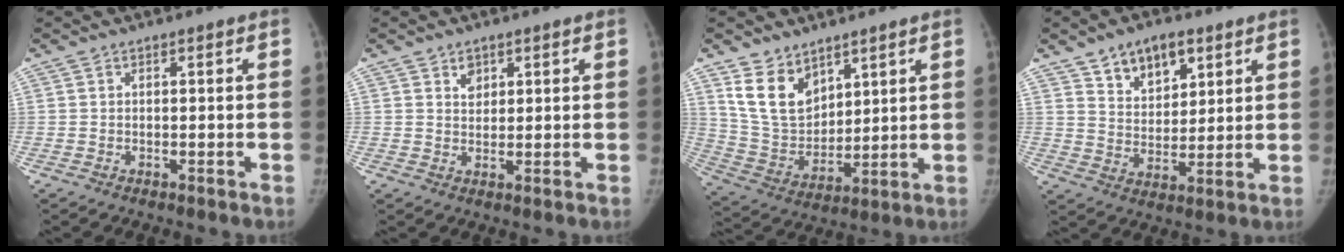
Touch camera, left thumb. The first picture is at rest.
{"total": 2.6, "force": [1.5, 1.9, 1.0], "torque": [0.000, -0.010, 0.026]}
{"total": 11.9, "force": [7.4, 7.5, 5.6], "torque": [-0.074, -0.044, 0.160]}
{"total": 10.0, "force": [5.8, 5.9, 5.6], "torque": [-0.056, -0.034, 0.099]}